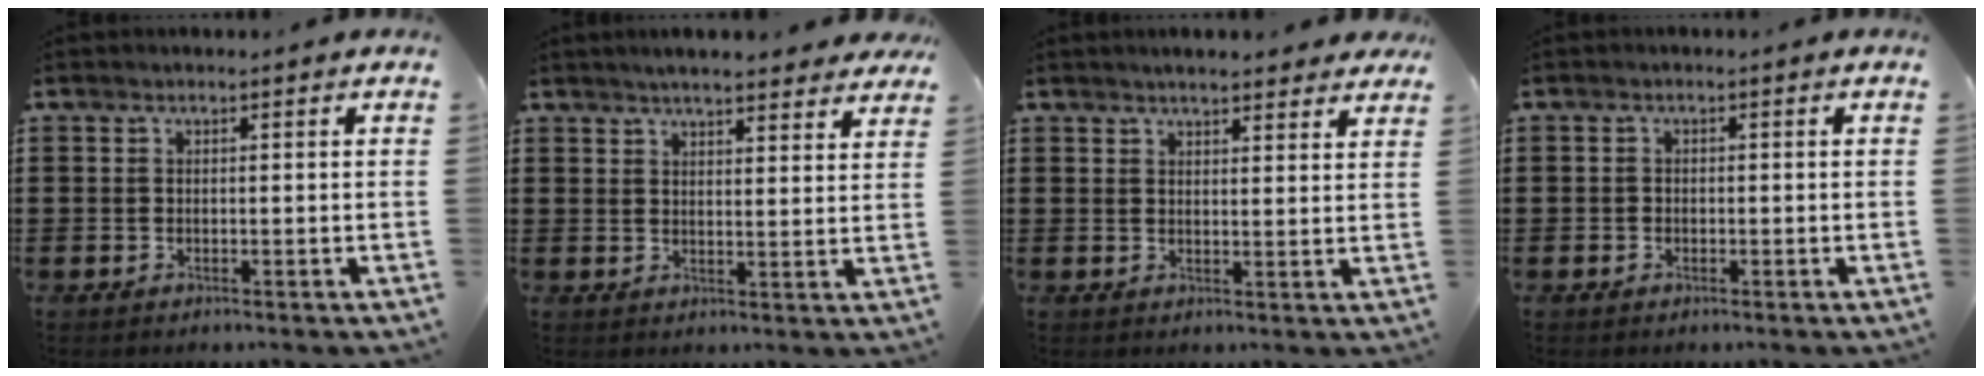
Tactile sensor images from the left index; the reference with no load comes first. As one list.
[{"total": 4.3, "force": [4.1, 0.3, 1.2], "torque": [-0.038, -0.009, 0.075]}, {"total": 3.1, "force": [2.9, 0.4, 0.9], "torque": [-0.025, -0.001, 0.053]}, {"total": 0.8, "force": [-0.5, 0.7, 0.1], "torque": [-0.005, 0.001, -0.010]}]